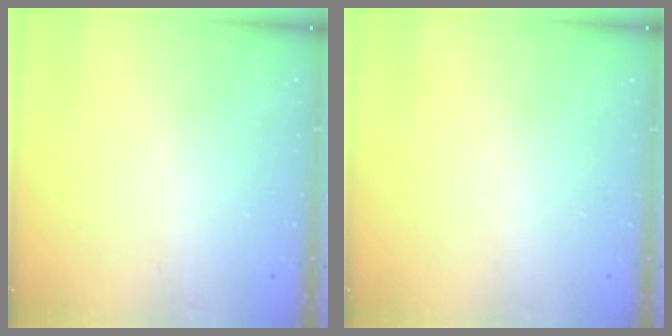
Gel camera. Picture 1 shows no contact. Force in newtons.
{"total": 0.0}